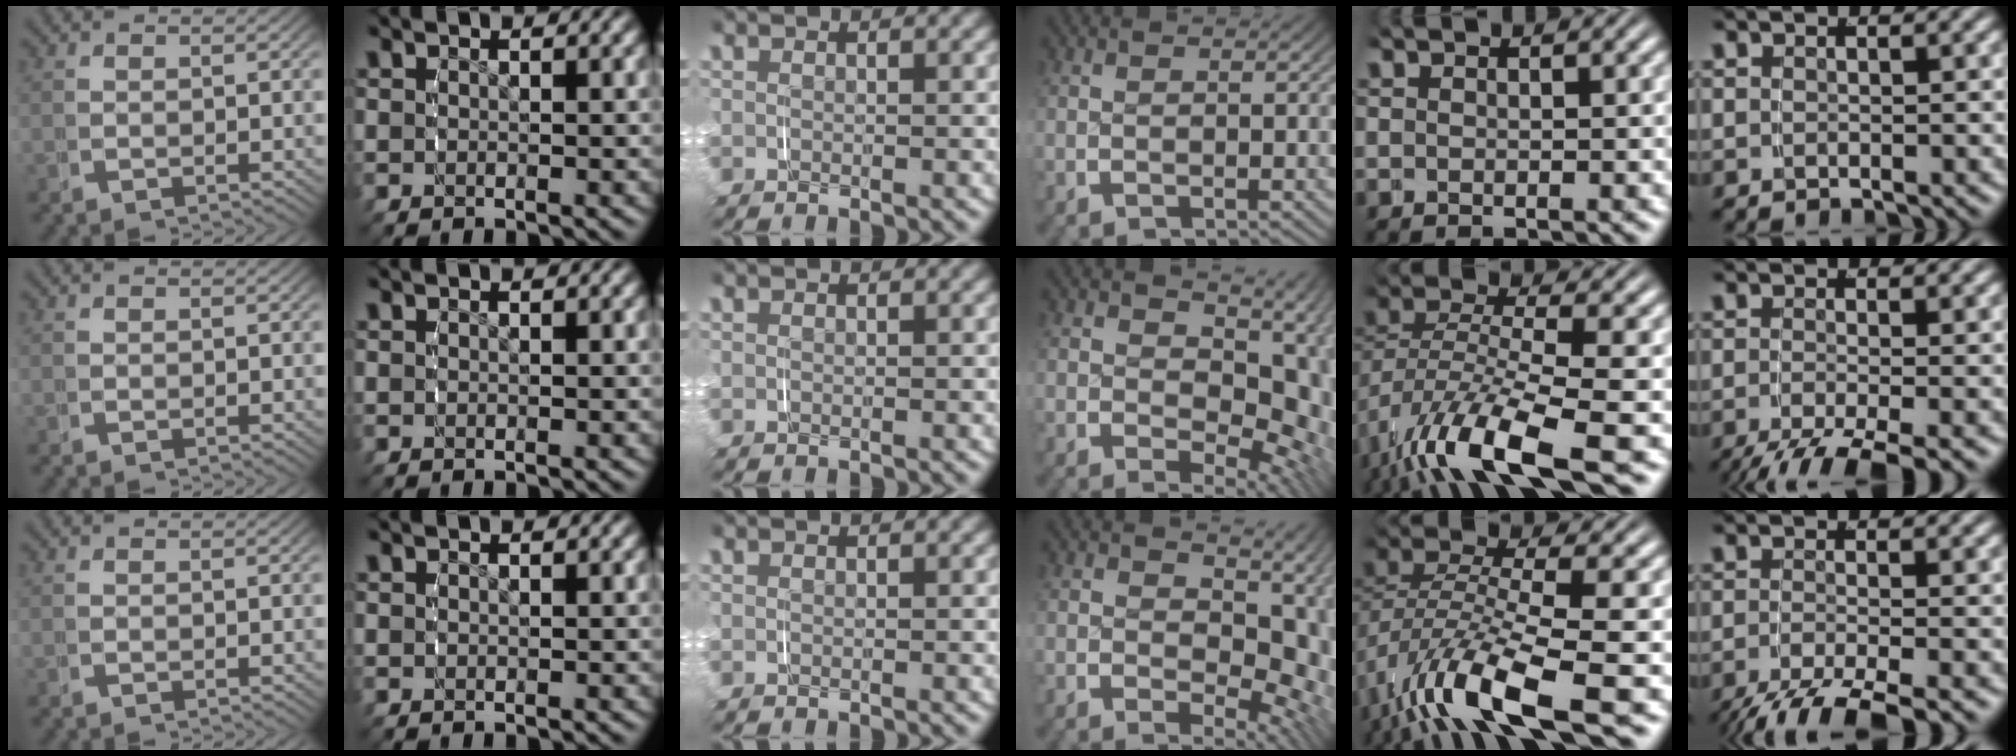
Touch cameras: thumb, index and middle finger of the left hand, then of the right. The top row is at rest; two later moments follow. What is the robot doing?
{"motion": "grasp_and_lifting", "object": "plastic wrap"}